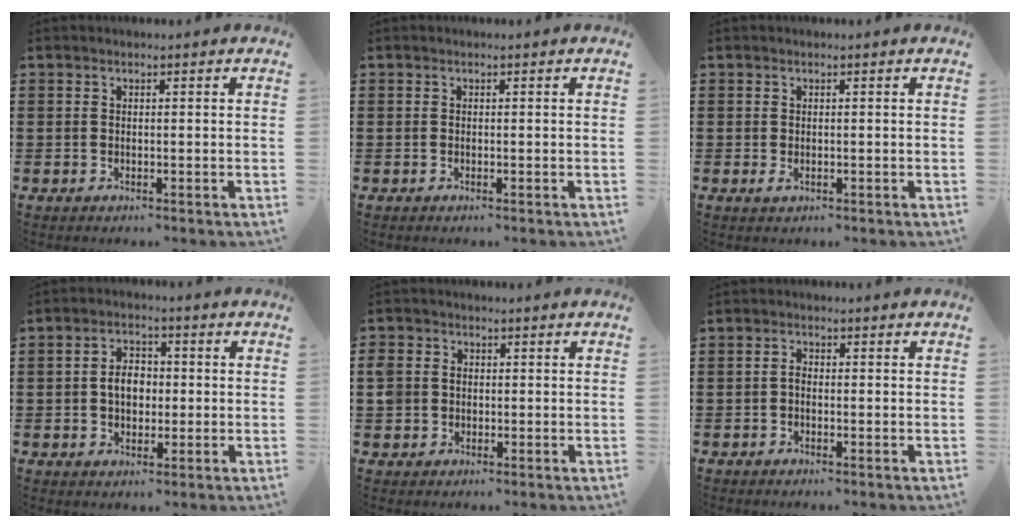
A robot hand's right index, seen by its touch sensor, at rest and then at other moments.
{"total": 0.0}
{"total": 0.7, "force": [-0.1, 0.4, 0.6], "torque": [-0.010, 0.001, -0.003]}
{"total": 4.4, "force": [-0.1, 3.0, 3.2], "torque": [-0.060, 0.008, -0.008]}
{"total": 2.8, "force": [-0.2, 2.6, 0.9], "torque": [-0.035, 0.008, -0.008]}
{"total": 1.3, "force": [-0.5, 0.7, 1.0], "torque": [-0.021, 0.000, -0.009]}